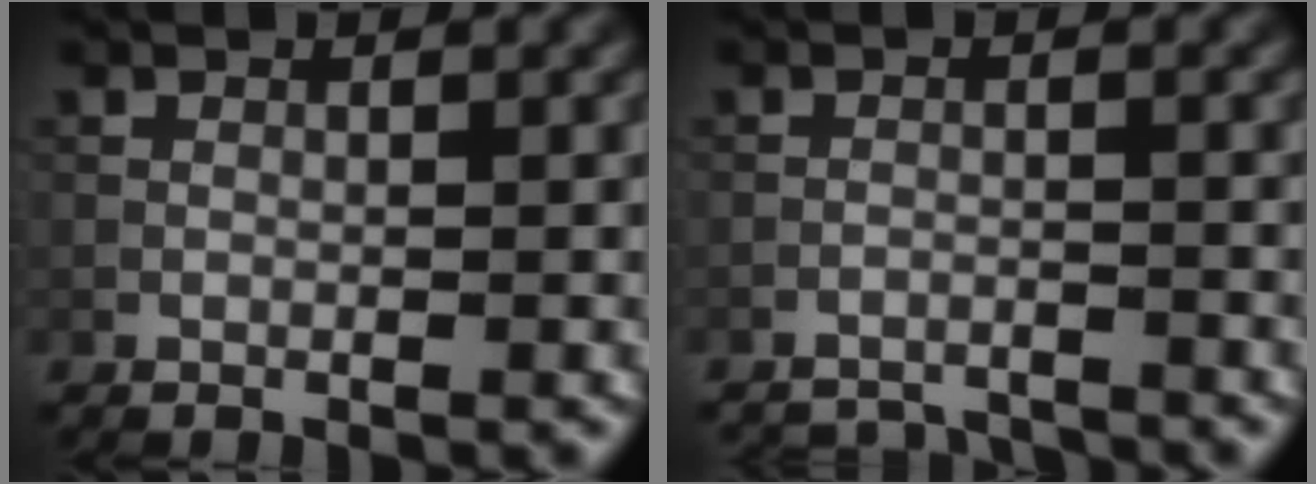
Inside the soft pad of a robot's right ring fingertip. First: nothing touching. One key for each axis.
{"total": 4.9, "fx": -4.9, "fy": 0.6, "fz": 0.4, "tx": -0.006, "ty": -0.006, "tz": -0.070}